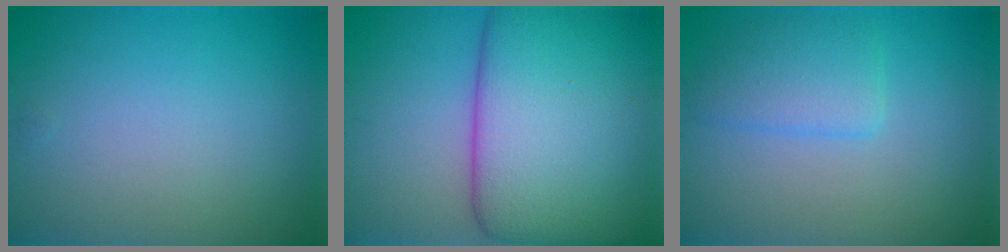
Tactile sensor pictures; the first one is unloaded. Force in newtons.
{"total": 14.5, "press": 14.5, "slide": 0.4}
{"total": 2.9, "press": 2.8, "slide": 0.3}